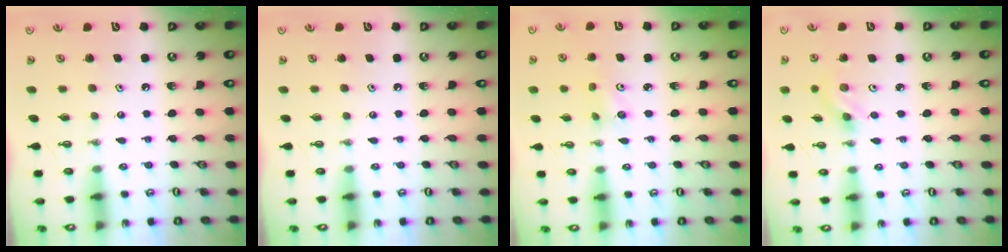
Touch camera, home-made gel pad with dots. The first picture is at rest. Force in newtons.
{"total": 0.0}
{"total": 6.2, "press": 5.5, "slide": 2.9}
{"total": 2.6, "press": 2.3, "slide": 1.1}